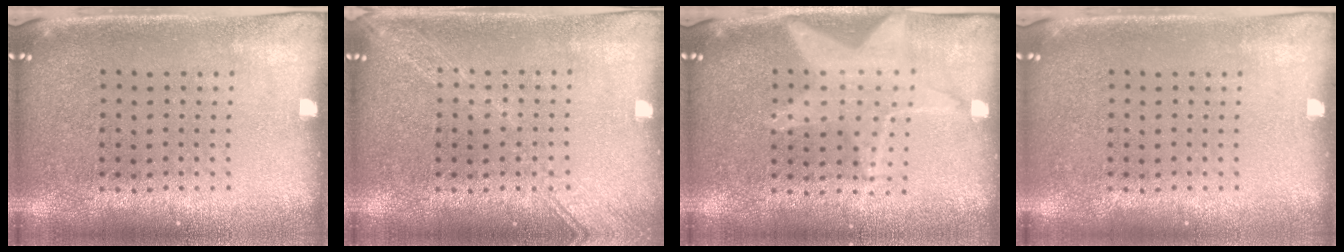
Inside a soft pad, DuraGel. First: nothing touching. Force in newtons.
{"total": 2.6, "press": 2.6, "slide": 0.3}
{"total": 1.2, "press": 1.2, "slide": 0.2}
{"total": 0.0}